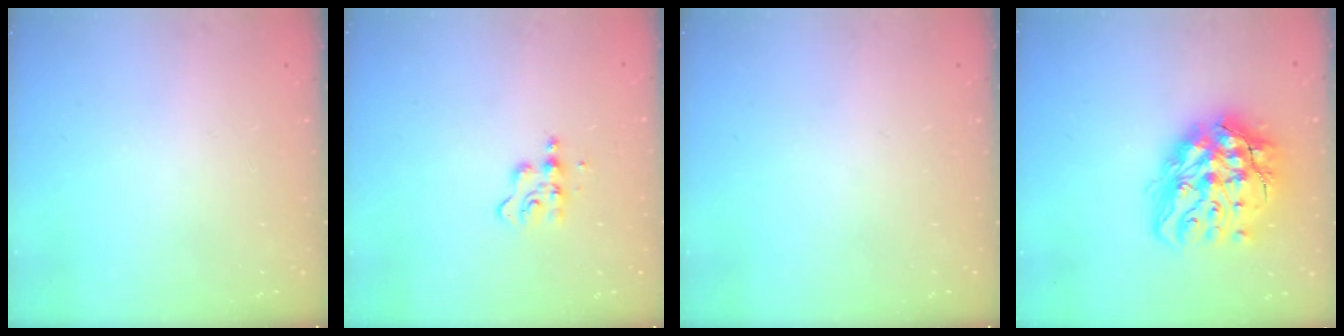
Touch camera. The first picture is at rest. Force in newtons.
{"total": 6.1, "press": 6.0, "slide": 1.0}
{"total": 0.0}
{"total": 20.6, "press": 20.4, "slide": 2.4}